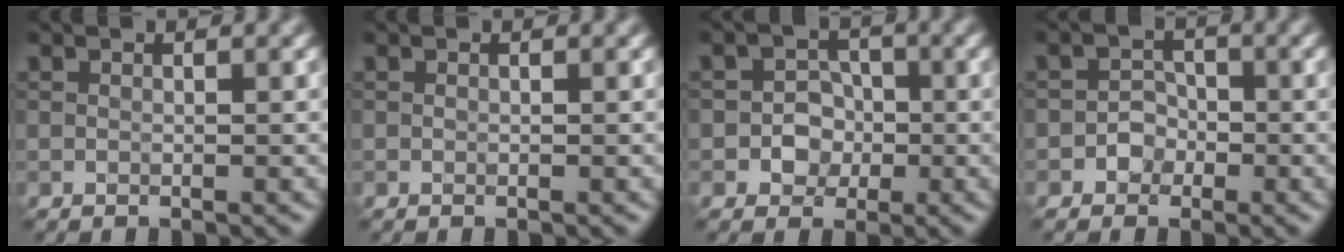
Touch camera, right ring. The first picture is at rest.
{"total": 0.0}
{"total": 2.6, "force": [-0.5, 2.4, 1.0], "torque": [0.006, 0.002, -0.021]}
{"total": 1.7, "force": [-0.8, 1.5, 0.4], "torque": [0.005, 0.008, -0.015]}